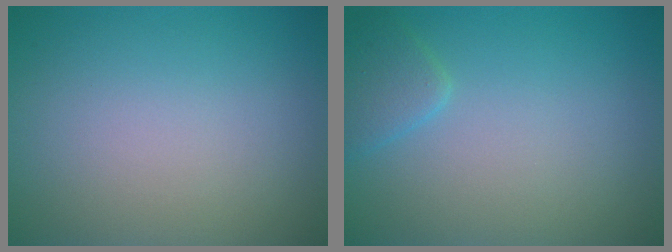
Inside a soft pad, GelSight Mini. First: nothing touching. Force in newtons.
{"total": 1.8, "press": 1.8, "slide": 0.1}